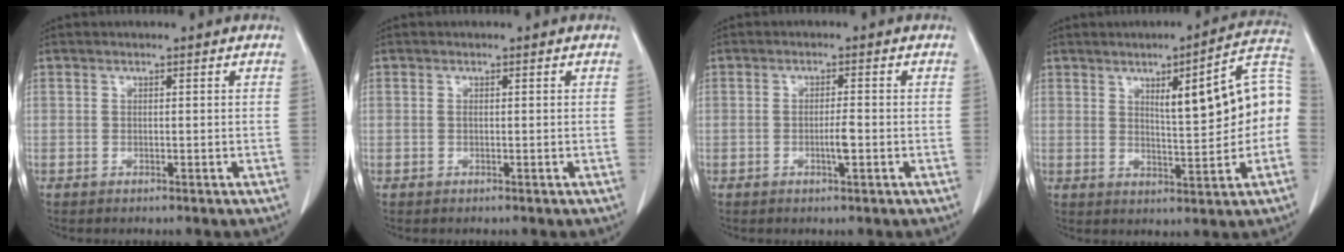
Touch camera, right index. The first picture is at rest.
{"total": 0.0}
{"total": 2.3, "force": [-0.6, 0.1, 2.2], "torque": [-0.036, 0.000, -0.008]}
{"total": 12.3, "force": [1.1, 2.1, 12.1], "torque": [-0.157, 0.032, 0.016]}